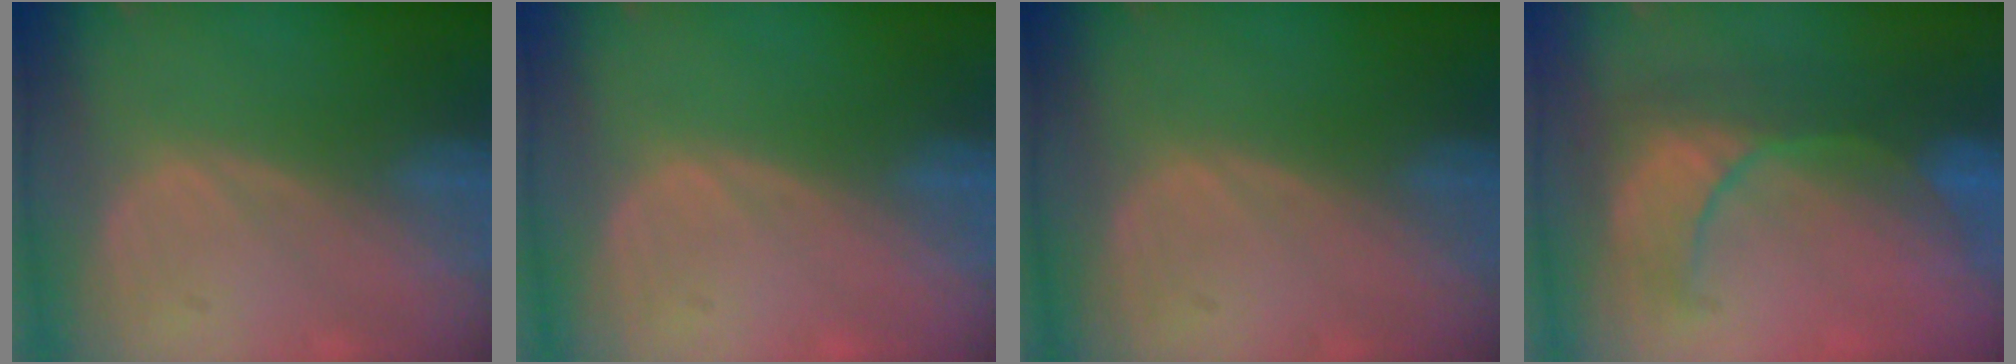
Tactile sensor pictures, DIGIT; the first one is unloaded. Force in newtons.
{"total": 0.0}
{"total": 0.0}
{"total": 8.4, "press": 8.3, "slide": 1.3}